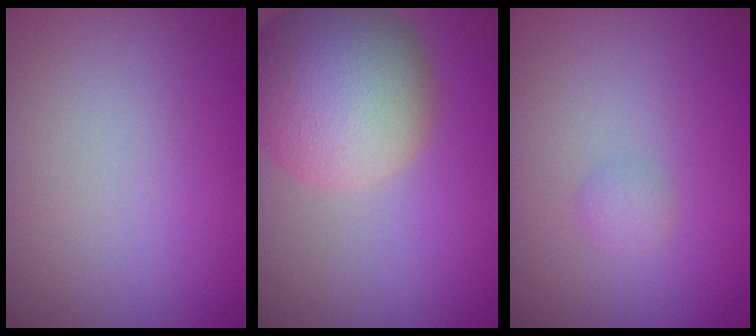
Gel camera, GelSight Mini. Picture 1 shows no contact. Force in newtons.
{"total": 9.9, "press": 9.9, "slide": 0.4}
{"total": 1.0, "press": 1.0, "slide": 0.1}